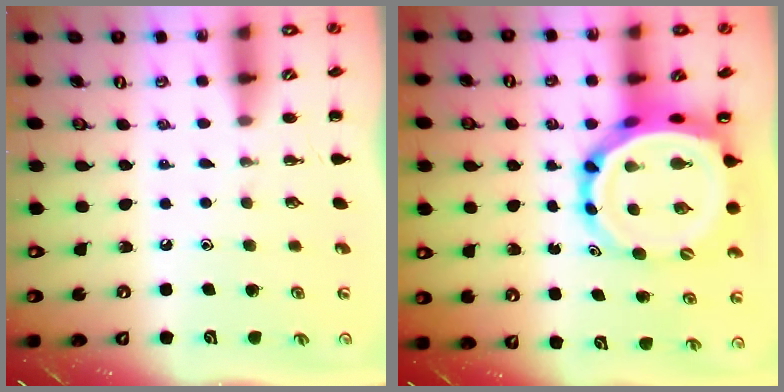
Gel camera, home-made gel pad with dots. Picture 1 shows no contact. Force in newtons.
{"total": 11.3, "press": 10.9, "slide": 2.7}